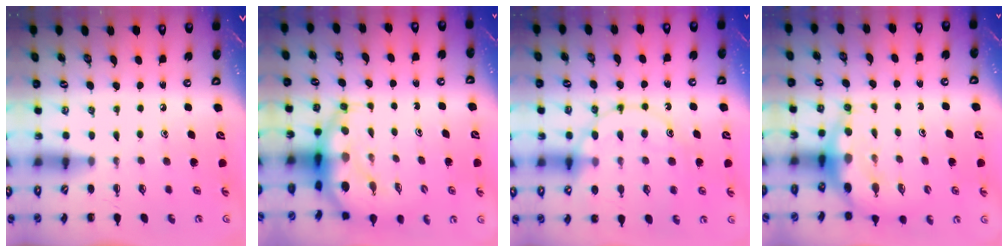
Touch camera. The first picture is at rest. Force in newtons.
{"total": 6.8, "press": 6.6, "slide": 1.6}
{"total": 14.8, "press": 14.8, "slide": 1.4}
{"total": 7.8, "press": 7.6, "slide": 1.6}